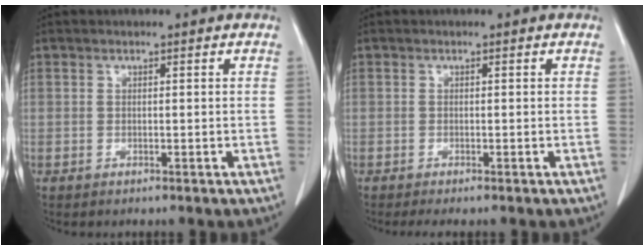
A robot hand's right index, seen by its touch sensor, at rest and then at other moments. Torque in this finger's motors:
{"motor_torque": [0.20, -0.22, 0.07, 0.02]}